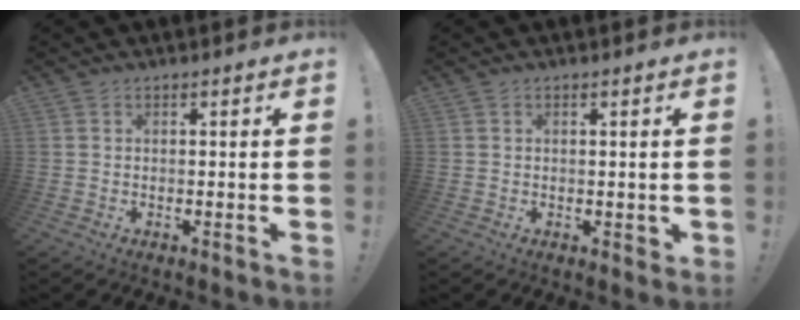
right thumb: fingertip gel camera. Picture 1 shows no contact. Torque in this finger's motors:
{"motor_torque": [-0.01, -0.17, -0.16, 0.09, 0.02]}